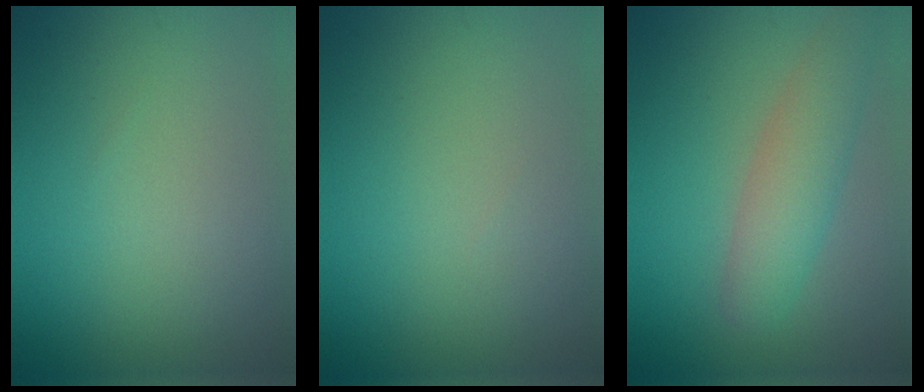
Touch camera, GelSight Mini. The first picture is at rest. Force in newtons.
{"total": 0.0}
{"total": 4.1, "press": 4.1, "slide": 0.3}